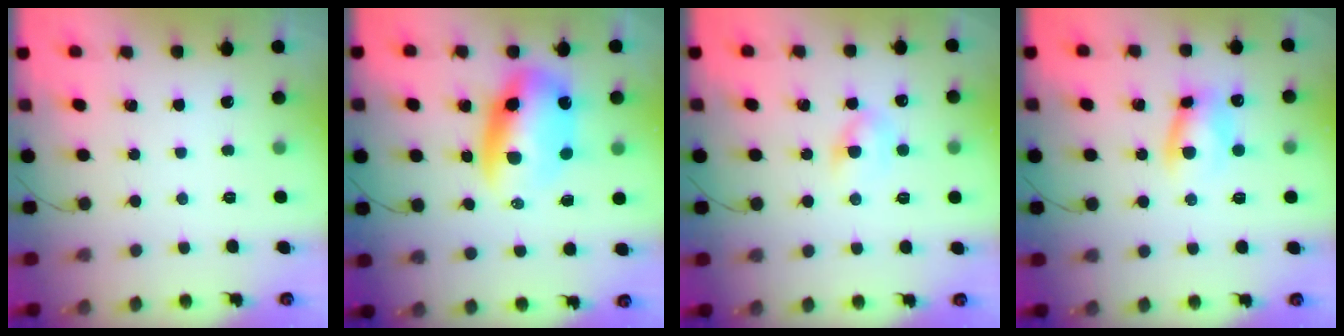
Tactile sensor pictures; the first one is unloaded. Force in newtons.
{"total": 12.3, "press": 11.9, "slide": 3.0}
{"total": 5.6, "press": 5.4, "slide": 1.3}
{"total": 7.9, "press": 7.8, "slide": 0.6}